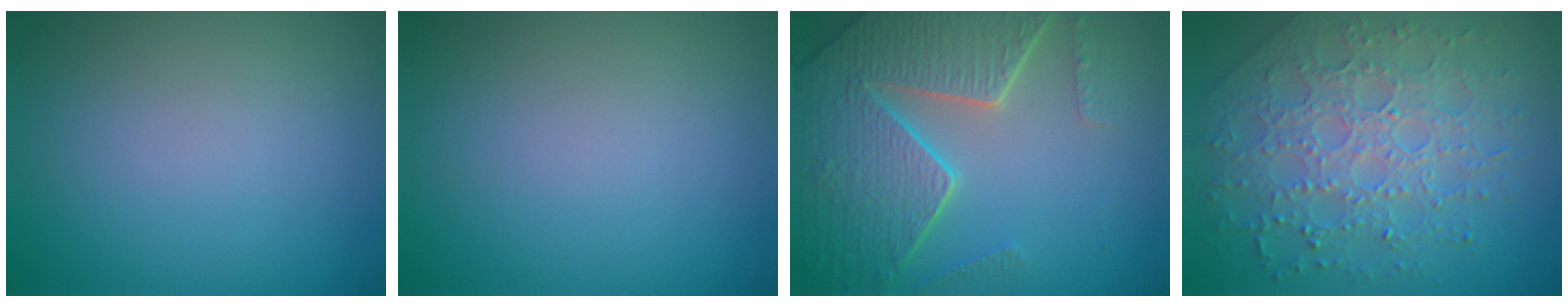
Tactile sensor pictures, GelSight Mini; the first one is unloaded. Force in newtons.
{"total": 0.0}
{"total": 8.1, "press": 5.9, "slide": 5.6}
{"total": 7.7, "press": 5.5, "slide": 5.4}